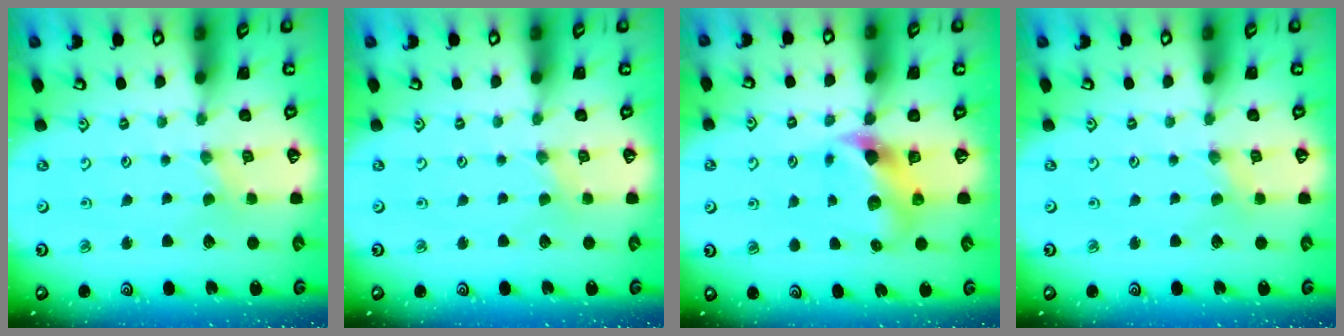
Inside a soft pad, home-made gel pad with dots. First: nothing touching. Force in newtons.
{"total": 0.6, "press": 0.6, "slide": 0.2}
{"total": 8.4, "press": 8.3, "slide": 1.1}
{"total": 0.0}